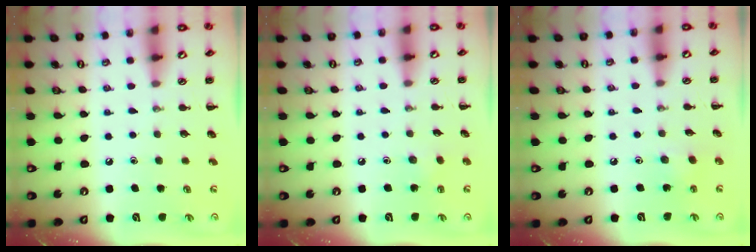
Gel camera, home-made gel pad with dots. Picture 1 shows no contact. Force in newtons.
{"total": 4.3, "press": 4.0, "slide": 1.4}
{"total": 3.0, "press": 2.8, "slide": 1.0}